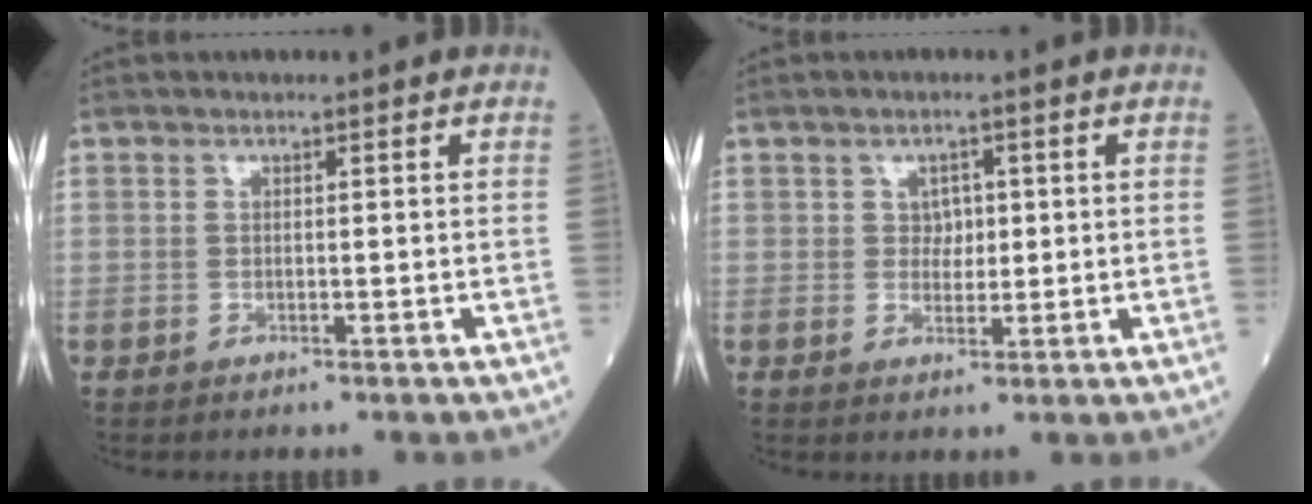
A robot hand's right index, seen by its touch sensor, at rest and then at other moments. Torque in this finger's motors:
{"motor_torque": [-0.10, -0.07, -0.03, -0.01]}